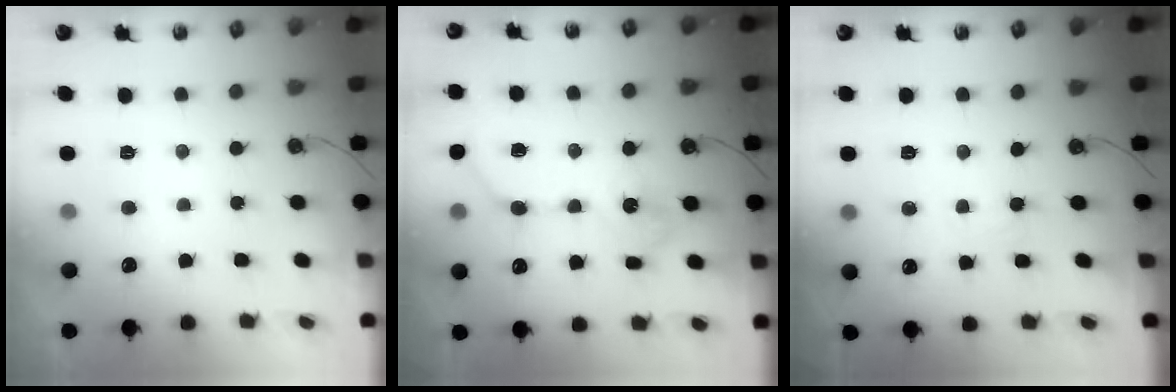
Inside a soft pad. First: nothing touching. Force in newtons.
{"total": 11.9, "press": 11.8, "slide": 0.2}
{"total": 2.8, "press": 2.8, "slide": 0.3}